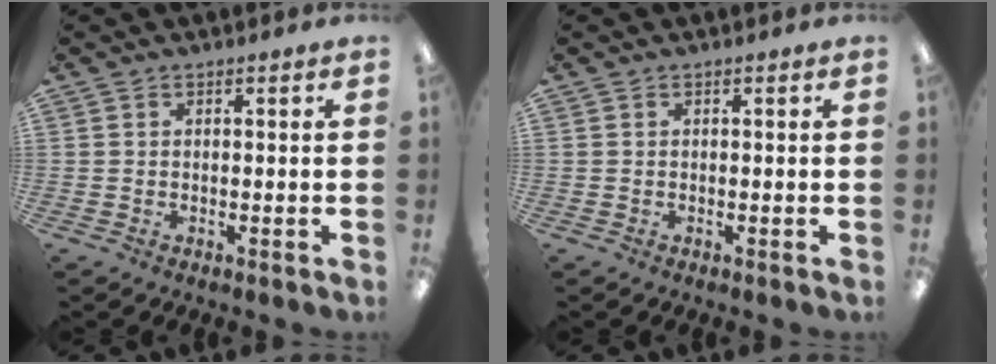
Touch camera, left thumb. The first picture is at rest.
{"total": 0.0}